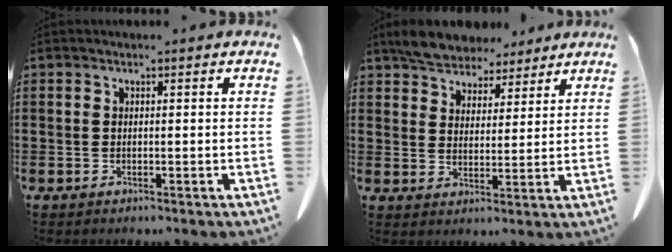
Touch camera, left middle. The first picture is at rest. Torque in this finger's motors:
{"motor_torque": [0.10, -0.07, 0.15, 0.04]}